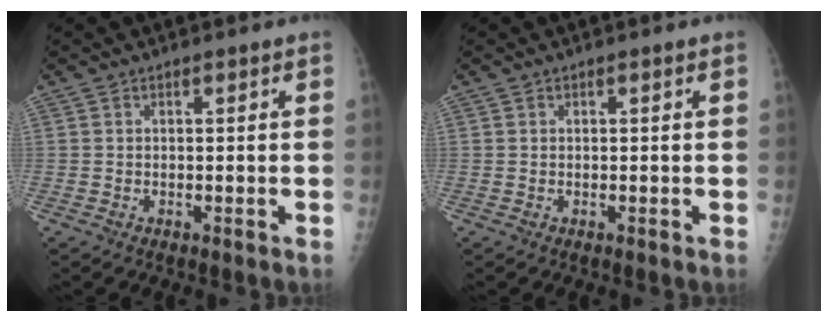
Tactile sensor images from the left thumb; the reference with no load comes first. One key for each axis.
{"total": 0.0}